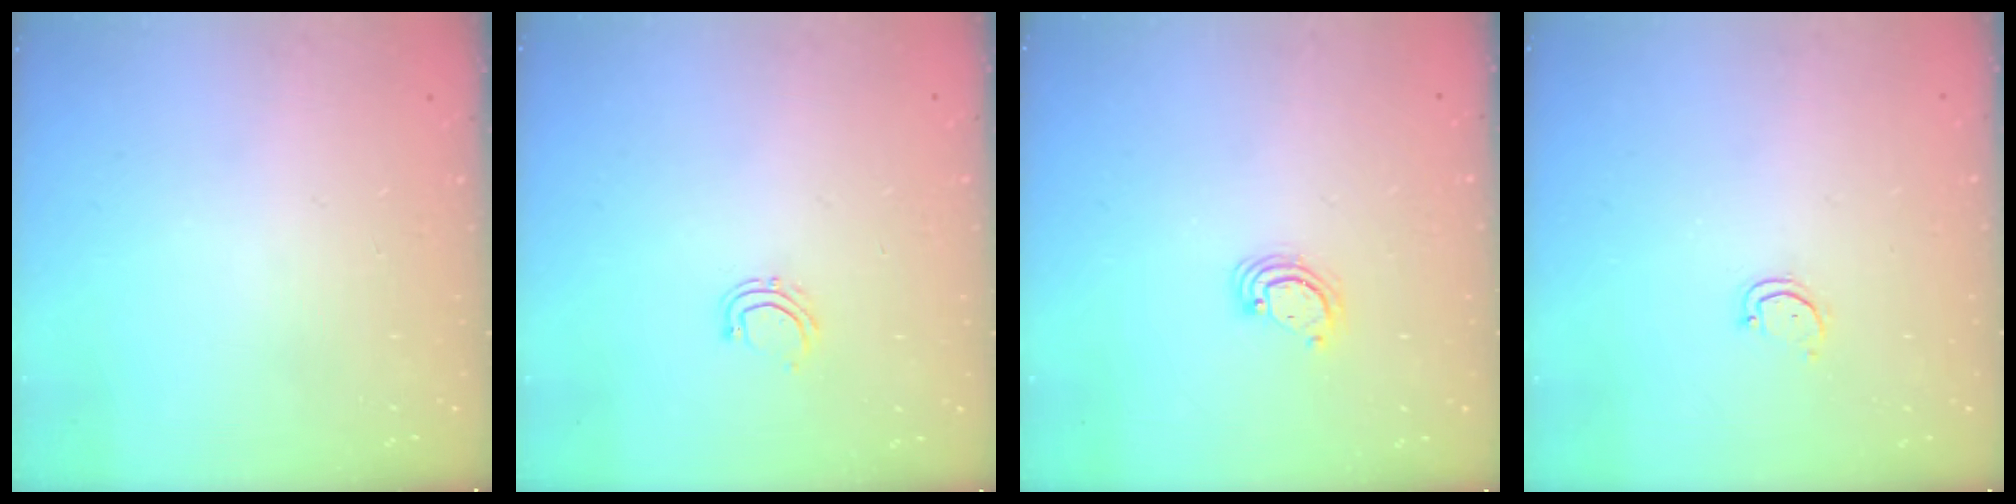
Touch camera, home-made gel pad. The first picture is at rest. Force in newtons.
{"total": 5.0, "press": 4.9, "slide": 0.7}
{"total": 3.7, "press": 3.7, "slide": 0.4}
{"total": 2.6, "press": 2.6, "slide": 0.2}